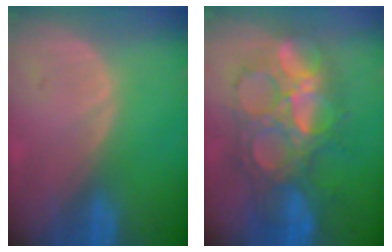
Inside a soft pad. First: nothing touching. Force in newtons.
{"total": 10.3, "press": 10.2, "slide": 0.6}